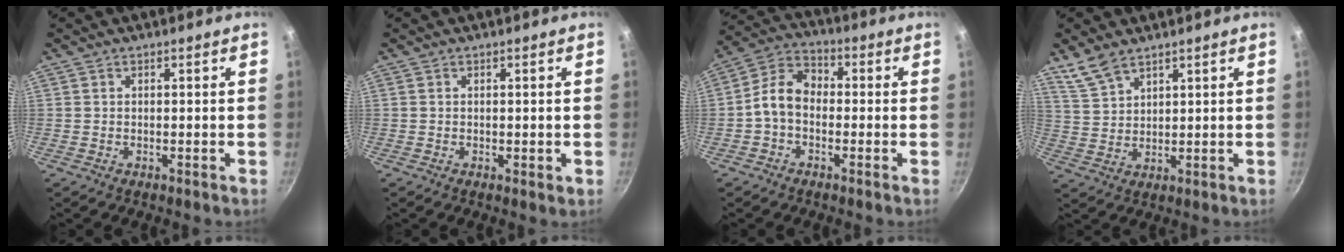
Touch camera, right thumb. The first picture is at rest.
{"total": 0.6, "force": [-0.1, 0.2, 0.5], "torque": [-0.005, -0.002, -0.001]}
{"total": 7.8, "force": [-1.4, 5.7, 5.2], "torque": [-0.079, 0.032, -0.045]}
{"total": 5.8, "force": [4.6, 2.6, 2.6], "torque": [-0.046, -0.010, 0.104]}